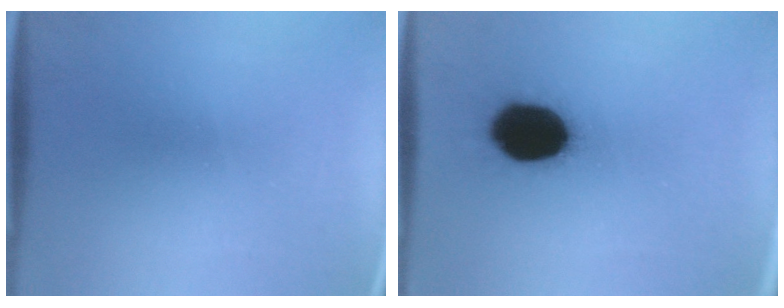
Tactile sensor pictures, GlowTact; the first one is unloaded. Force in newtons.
{"total": 17.8}